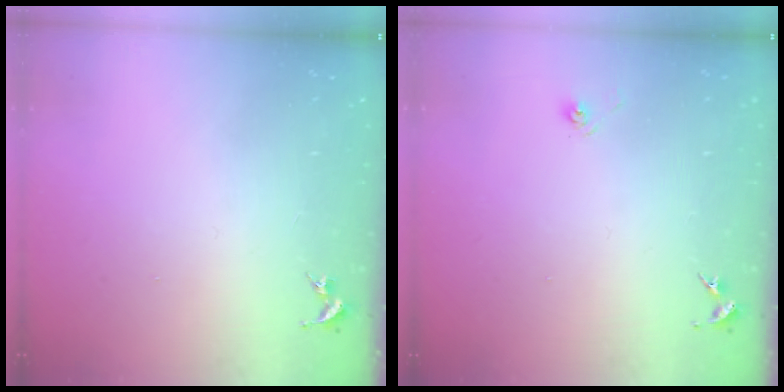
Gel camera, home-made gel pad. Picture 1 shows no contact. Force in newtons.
{"total": 3.1, "press": 2.6, "slide": 1.8}